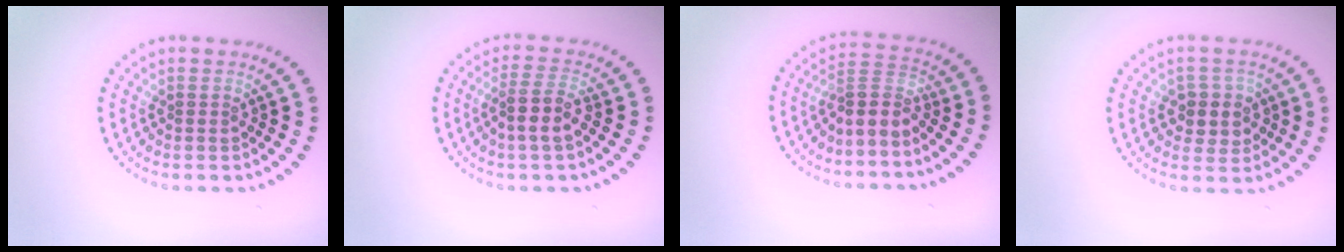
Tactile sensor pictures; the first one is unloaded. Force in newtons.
{"total": 2.8, "press": 2.5, "slide": 1.3}
{"total": 2.7, "press": 2.0, "slide": 1.7}
{"total": 3.1, "press": 2.9, "slide": 1.2}